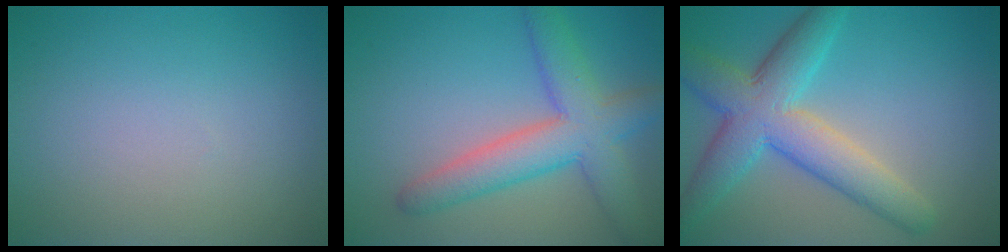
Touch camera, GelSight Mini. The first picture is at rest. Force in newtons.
{"total": 6.3, "press": 6.3, "slide": 0.2}
{"total": 7.3, "press": 7.3, "slide": 0.4}